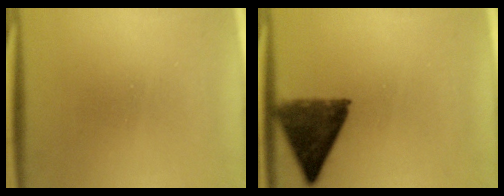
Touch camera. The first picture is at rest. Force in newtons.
{"total": 8.7}